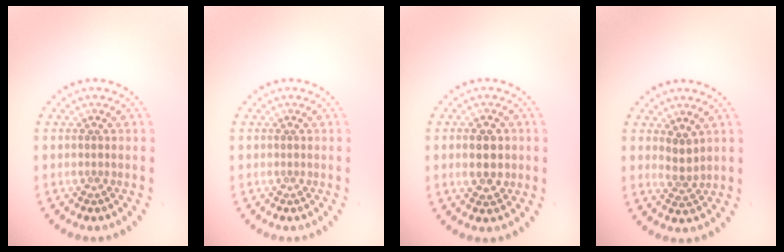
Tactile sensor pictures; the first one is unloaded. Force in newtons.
{"total": 0.0}
{"total": 3.1, "press": 3.1, "slide": 0.2}
{"total": 1.6, "press": 1.3, "slide": 1.0}